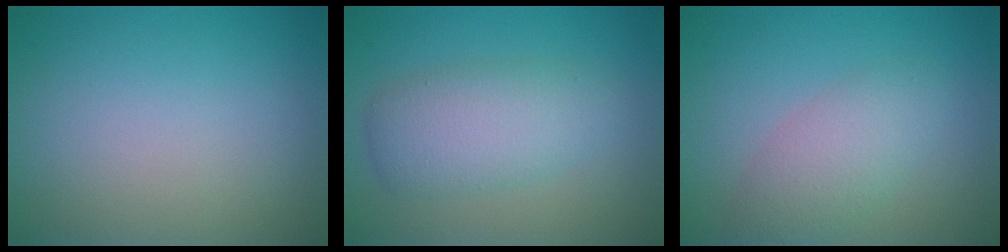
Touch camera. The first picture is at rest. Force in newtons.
{"total": 4.6, "press": 4.6, "slide": 0.1}
{"total": 3.4, "press": 3.4, "slide": 0.0}